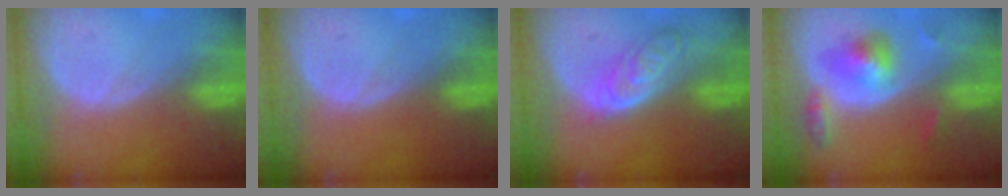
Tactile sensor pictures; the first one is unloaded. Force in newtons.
{"total": 0.0}
{"total": 6.4, "press": 5.7, "slide": 2.9}
{"total": 5.8, "press": 5.8, "slide": 0.2}